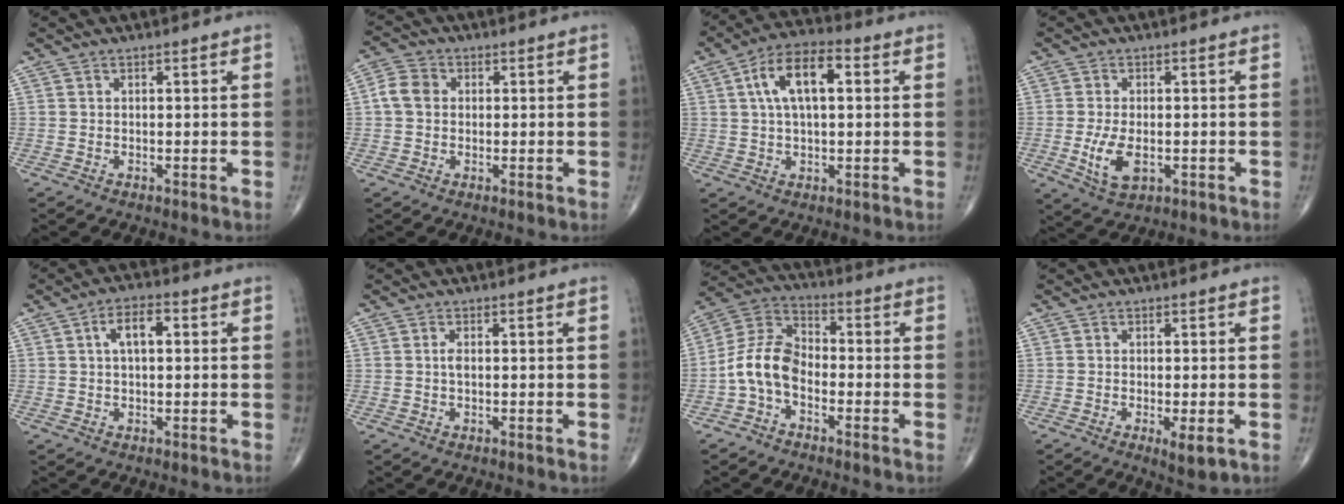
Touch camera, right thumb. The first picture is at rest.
{"total": 4.7, "force": [0.3, 3.8, 2.7], "torque": [-0.049, 0.012, 0.000]}
{"total": 11.1, "force": [2.7, 5.2, 9.4], "torque": [-0.166, 0.022, 0.040]}
{"total": 6.9, "force": [-1.3, 3.8, 5.7], "torque": [-0.109, -0.010, -0.015]}
{"total": 5.5, "force": [1.2, 2.7, 4.7], "torque": [-0.078, 0.013, 0.015]}
{"total": 1.1, "force": [0.0, 0.5, 1.0], "torque": [-0.020, 0.000, -0.001]}
{"total": 9.4, "force": [-2.9, 6.0, 6.6], "torque": [-0.120, 0.039, -0.070]}
{"total": 3.6, "force": [-1.2, 1.0, 3.3], "torque": [-0.055, -0.011, -0.017]}